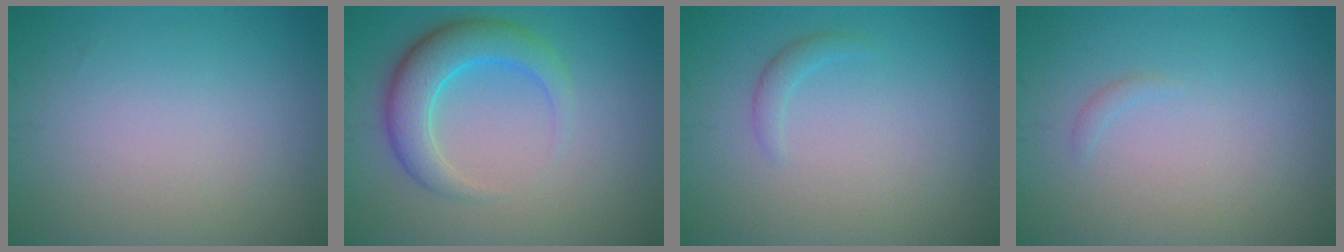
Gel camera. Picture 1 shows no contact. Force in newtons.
{"total": 5.0, "press": 5.0, "slide": 0.2}
{"total": 1.0, "press": 1.0, "slide": 0.0}
{"total": 0.5, "press": 0.5, "slide": 0.1}